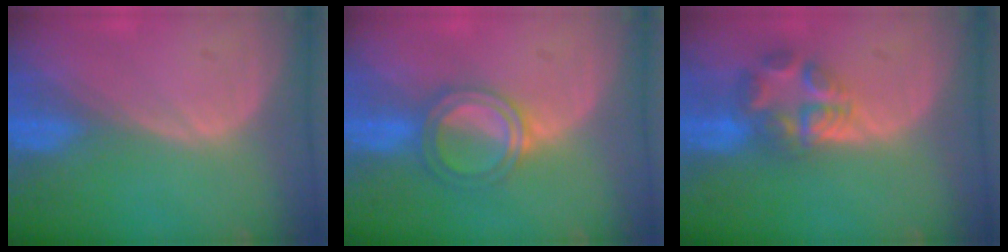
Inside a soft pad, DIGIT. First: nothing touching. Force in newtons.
{"total": 4.9, "press": 4.9, "slide": 0.3}
{"total": 6.0, "press": 5.9, "slide": 0.8}